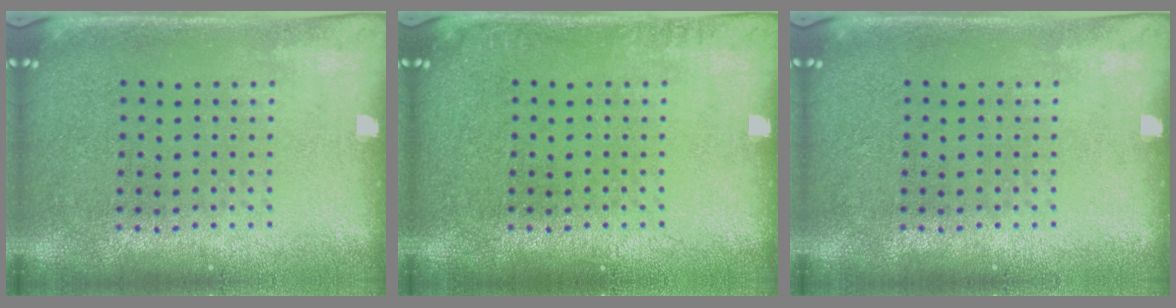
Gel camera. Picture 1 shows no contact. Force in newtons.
{"total": 0.5, "press": 0.5, "slide": 0.0}
{"total": 0.0}